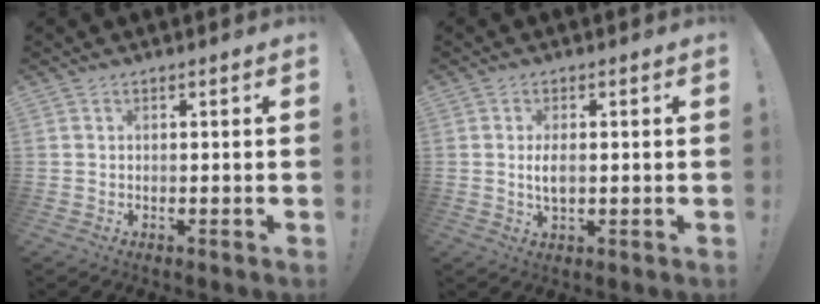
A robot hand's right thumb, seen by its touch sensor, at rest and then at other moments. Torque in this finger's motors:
{"motor_torque": [-0.12, 0.19, 0.30, -0.23, 0.03]}